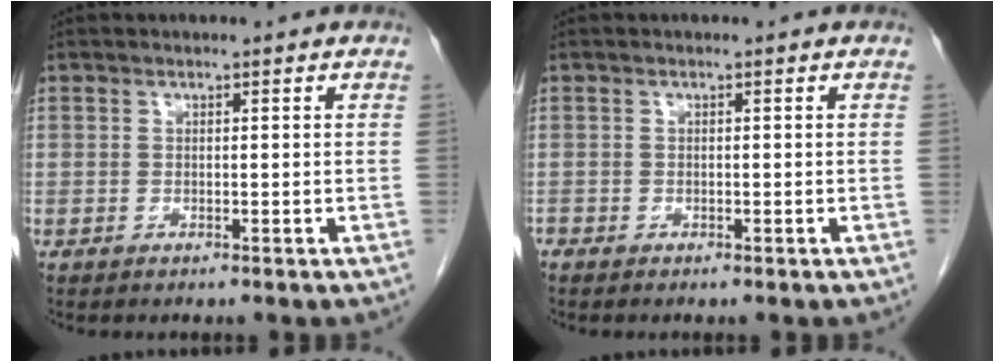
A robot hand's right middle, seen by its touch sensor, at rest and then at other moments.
{"total": 0.7, "force": [-0.6, 0.4, 0.2], "torque": [-0.008, 0.000, -0.014]}